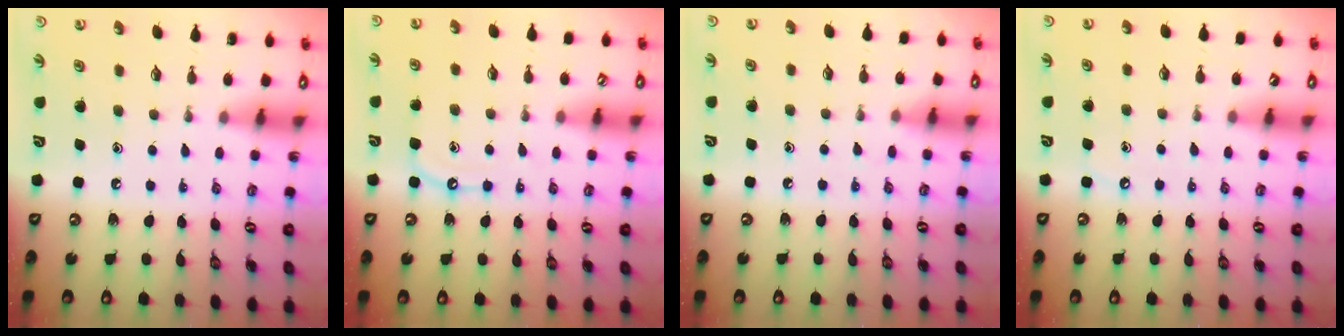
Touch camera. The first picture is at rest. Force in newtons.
{"total": 7.2, "press": 7.1, "slide": 0.8}
{"total": 6.0, "press": 6.0, "slide": 0.8}
{"total": 2.6, "press": 2.6, "slide": 0.4}